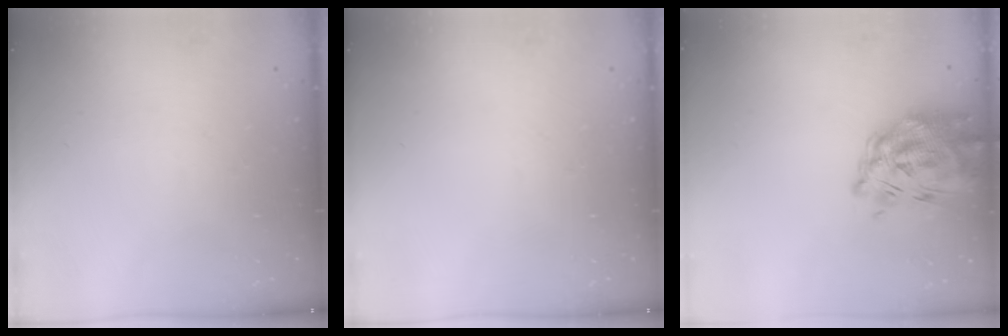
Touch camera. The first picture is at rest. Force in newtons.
{"total": 0.0}
{"total": 10.7, "press": 9.8, "slide": 4.2}